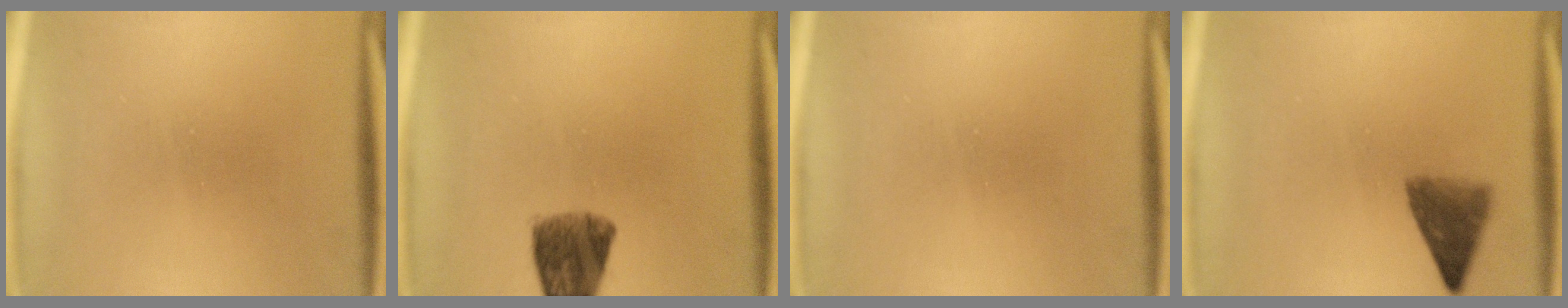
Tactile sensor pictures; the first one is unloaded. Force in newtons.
{"total": 6.5}
{"total": 0.0}
{"total": 4.7}